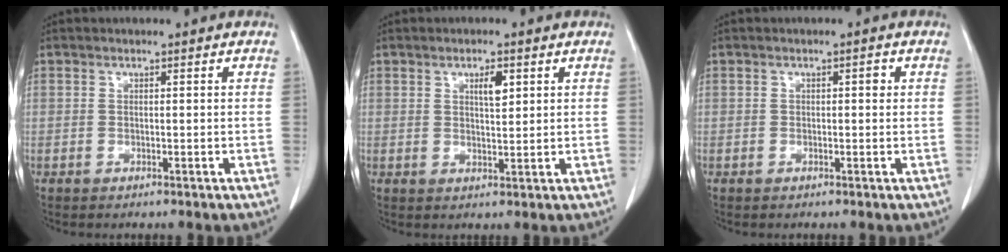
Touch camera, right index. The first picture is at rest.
{"total": 3.0, "force": [1.3, 0.8, 2.6], "torque": [-0.044, -0.002, 0.022]}
{"total": 1.1, "force": [0.2, 0.5, 0.9], "torque": [-0.007, 0.005, 0.004]}